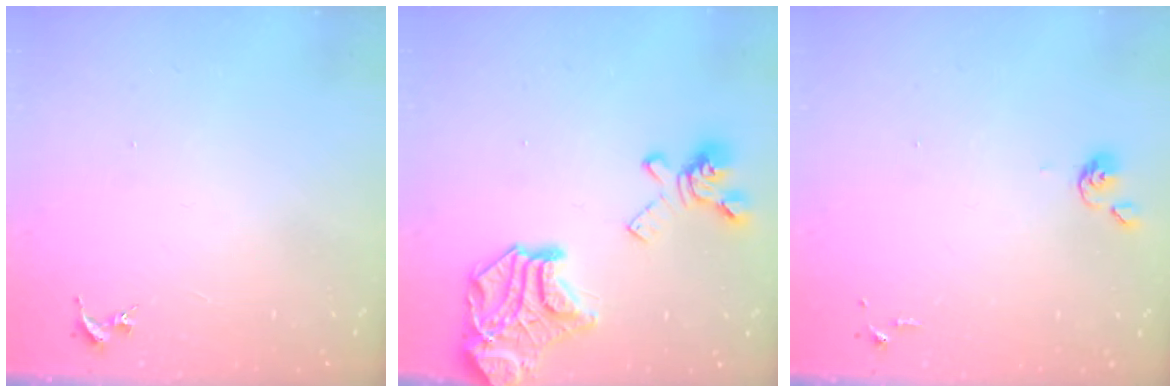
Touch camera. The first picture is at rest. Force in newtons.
{"total": 22.5, "press": 22.3, "slide": 2.7}
{"total": 3.8, "press": 3.7, "slide": 0.9}